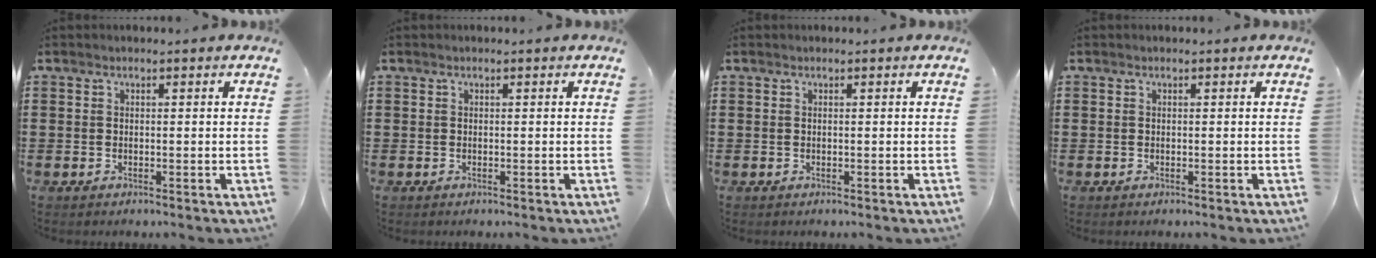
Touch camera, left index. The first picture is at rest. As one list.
[{"total": 0.0}, {"total": 0.0}, {"total": 0.0}]